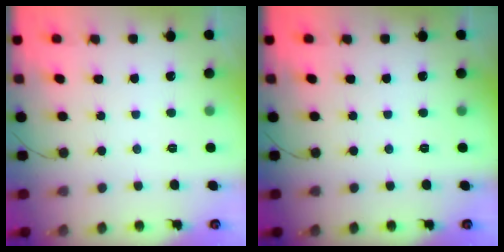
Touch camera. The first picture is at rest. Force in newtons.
{"total": 0.0}